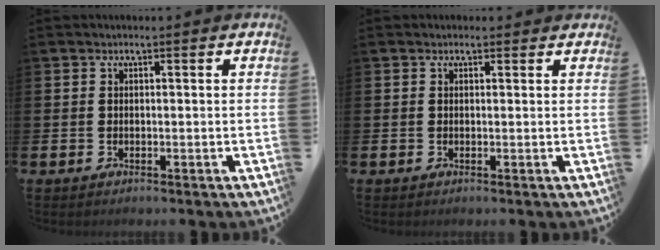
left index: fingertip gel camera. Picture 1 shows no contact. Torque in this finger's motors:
{"motor_torque": [1.01, -1.13, 0.27, 0.00]}